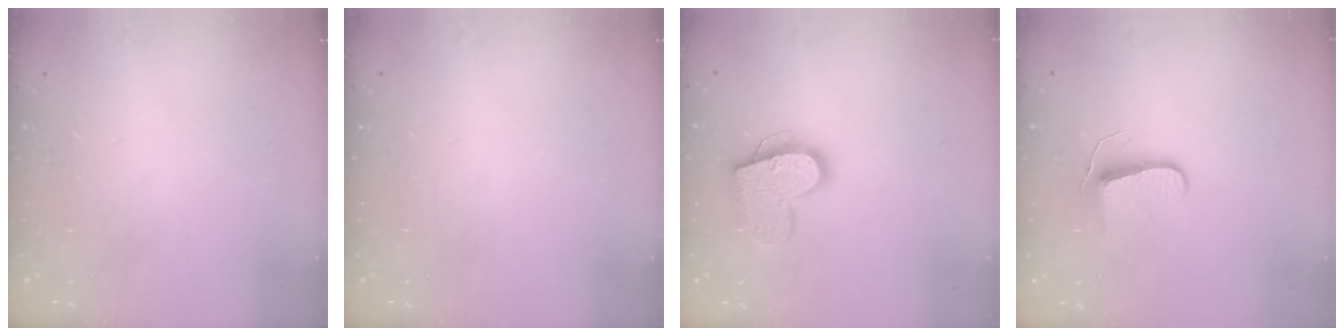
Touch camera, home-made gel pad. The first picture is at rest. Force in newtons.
{"total": 0.0}
{"total": 15.3, "press": 15.3, "slide": 1.1}
{"total": 7.2, "press": 7.2, "slide": 0.7}